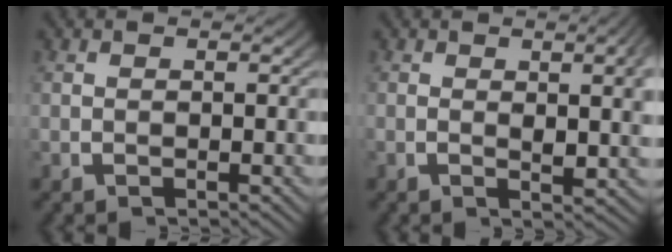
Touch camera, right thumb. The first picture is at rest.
{"total": 3.1, "force": [0.4, 0.9, 3.0], "torque": [-0.037, -0.006, 0.007]}